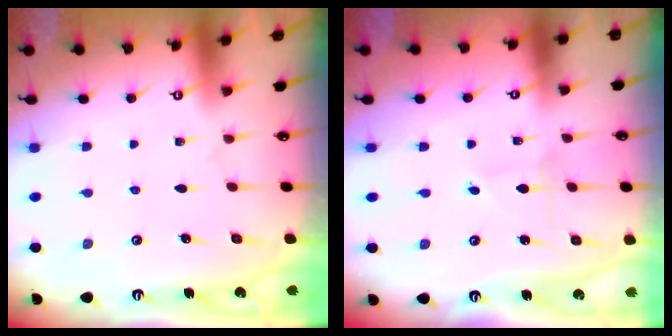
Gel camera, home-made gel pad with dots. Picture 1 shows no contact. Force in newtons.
{"total": 1.5, "press": 1.4, "slide": 0.2}